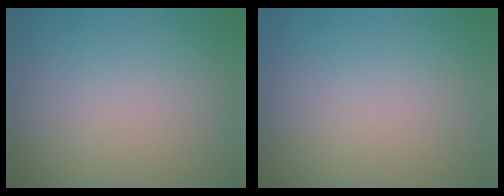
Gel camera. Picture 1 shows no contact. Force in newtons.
{"total": 0.0}